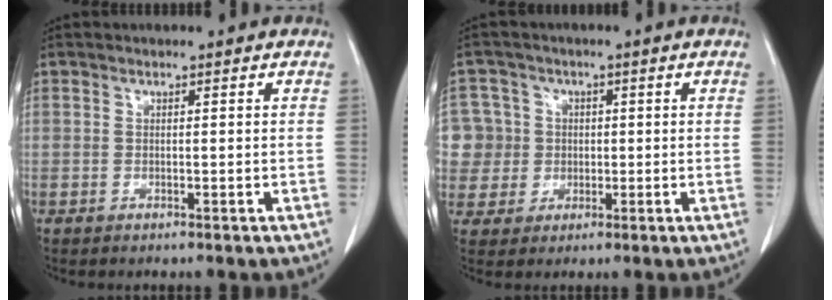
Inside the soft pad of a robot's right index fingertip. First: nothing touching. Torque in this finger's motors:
{"motor_torque": [0.19, 0.22, 0.06, 0.02]}